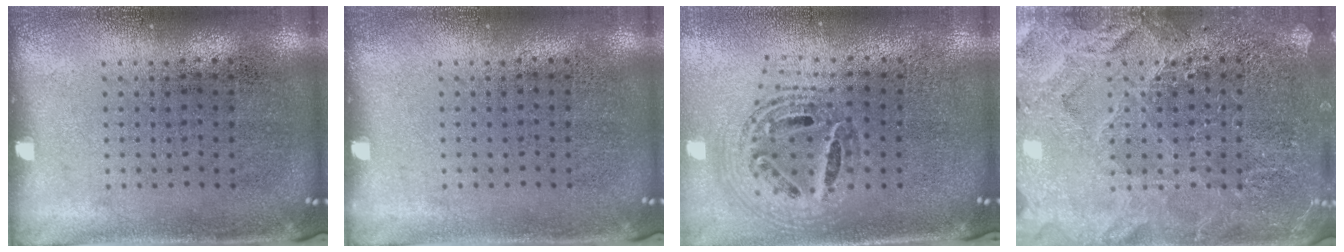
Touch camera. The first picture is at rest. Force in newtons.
{"total": 0.0}
{"total": 1.3, "press": 1.2, "slide": 0.5}
{"total": 3.5, "press": 3.5, "slide": 0.4}